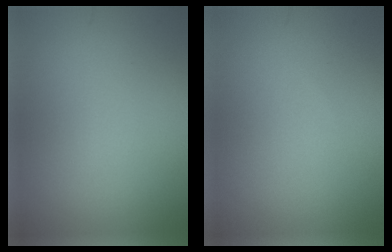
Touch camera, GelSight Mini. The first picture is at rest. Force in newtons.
{"total": 0.0}